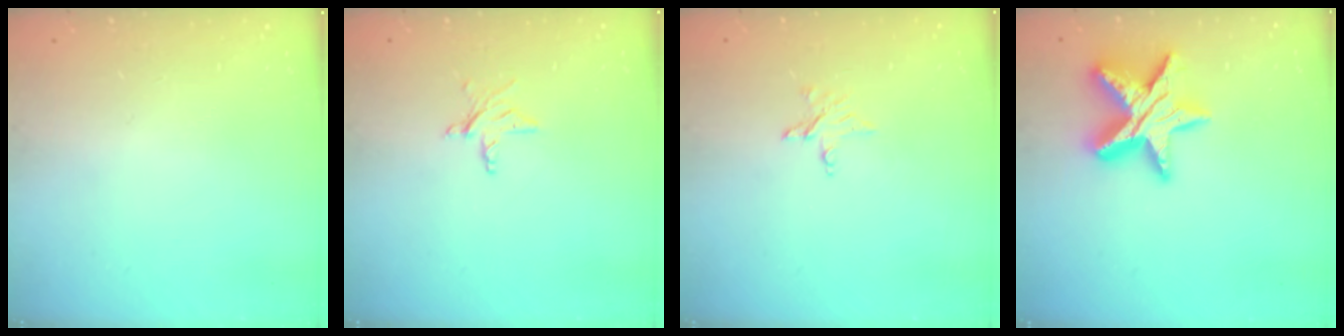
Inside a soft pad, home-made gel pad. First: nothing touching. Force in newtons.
{"total": 3.9, "press": 3.8, "slide": 0.3}
{"total": 4.0, "press": 4.0, "slide": 0.3}
{"total": 15.8, "press": 15.8, "slide": 1.2}